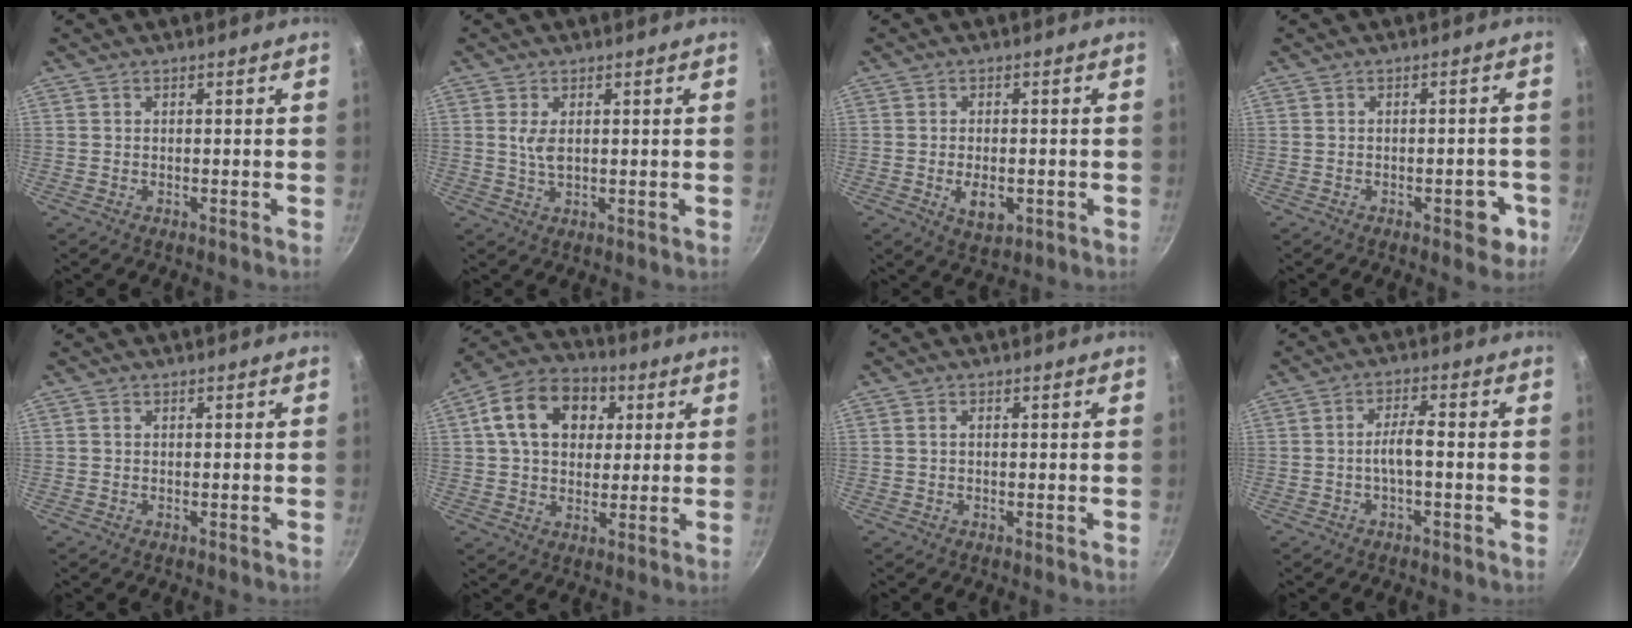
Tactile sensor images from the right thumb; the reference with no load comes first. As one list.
[{"total": 3.2, "force": [0.8, 1.4, 2.8], "torque": [-0.052, -0.008, 0.019]}, {"total": 5.3, "force": [-1.3, 2.9, 4.2], "torque": [-0.064, -0.003, -0.013]}, {"total": 4.9, "force": [-2.0, 2.3, 3.8], "torque": [-0.030, 0.013, -0.023]}, {"total": 0.5, "force": [0.0, 0.5, 0.2], "torque": [-0.001, 0.003, -0.001]}, {"total": 15.0, "force": [4.1, 11.0, 9.3], "torque": [-0.135, 0.016, 0.055]}, {"total": 0.8, "force": [0.1, 0.5, 0.7], "torque": [-0.013, 0.003, 0.001]}, {"total": 4.1, "force": [-1.1, 1.0, 3.8], "torque": [-0.080, 0.021, -0.022]}]